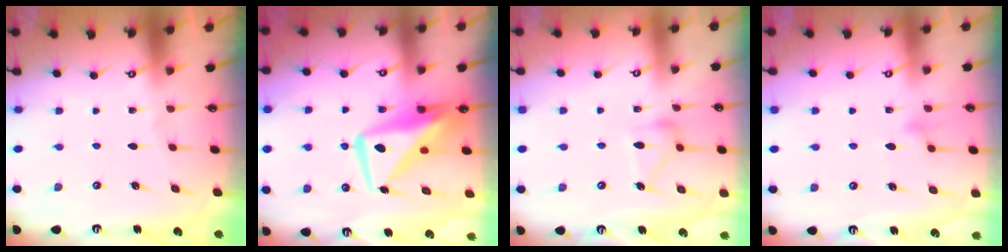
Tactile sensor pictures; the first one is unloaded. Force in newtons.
{"total": 11.2, "press": 11.1, "slide": 1.7}
{"total": 13.3, "press": 13.3, "slide": 0.6}
{"total": 10.6, "press": 10.6, "slide": 0.5}